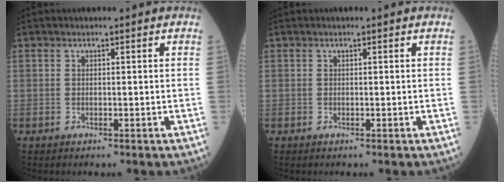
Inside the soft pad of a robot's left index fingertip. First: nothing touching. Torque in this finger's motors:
{"motor_torque": [-0.01, 0.01, 0.00, 0.00]}